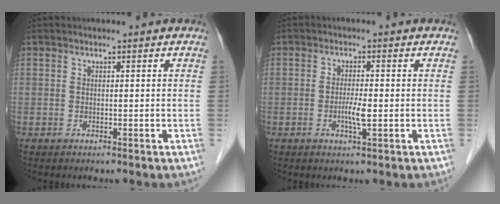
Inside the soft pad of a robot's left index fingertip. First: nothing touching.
{"total": 2.9, "force": [-0.7, 0.2, 2.8], "torque": [-0.055, -0.004, -0.012]}